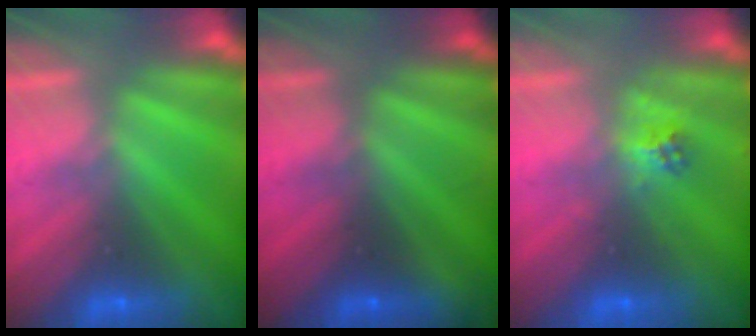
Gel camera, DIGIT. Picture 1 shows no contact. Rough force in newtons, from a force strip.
{"total": 1.7}
{"total": 2.2}